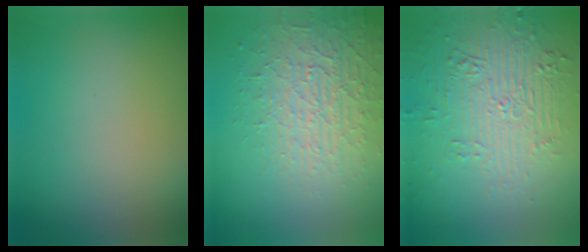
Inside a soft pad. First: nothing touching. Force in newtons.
{"total": 3.7, "press": 3.5, "slide": 1.4}
{"total": 6.0, "press": 3.6, "slide": 4.8}